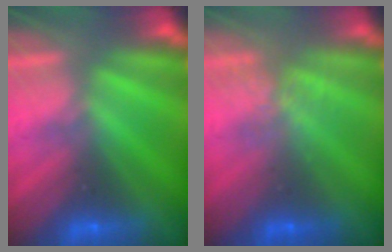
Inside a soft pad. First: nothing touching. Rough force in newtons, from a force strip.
{"total": 1.5}